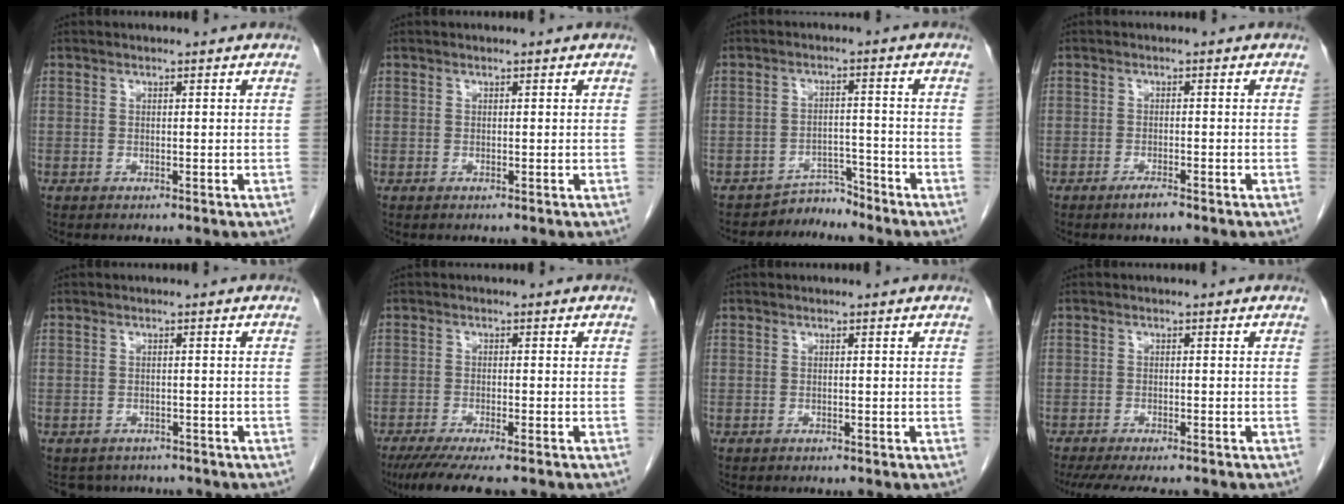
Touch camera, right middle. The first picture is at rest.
{"total": 0.0}
{"total": 3.4, "force": [-3.2, 0.5, -1.0], "torque": [0.025, 0.006, -0.050]}
{"total": 1.9, "force": [-1.5, 0.1, 1.2], "torque": [-0.029, -0.004, -0.027]}
{"total": 4.3, "force": [-3.8, 2.0, 0.0], "torque": [0.001, 0.002, -0.050]}
{"total": 9.3, "force": [-7.5, 1.0, 5.4], "torque": [-0.079, -0.020, -0.117]}
{"total": 0.0}
{"total": 10.4, "force": [-8.9, 1.8, 4.9], "torque": [-0.070, -0.015, -0.124]}